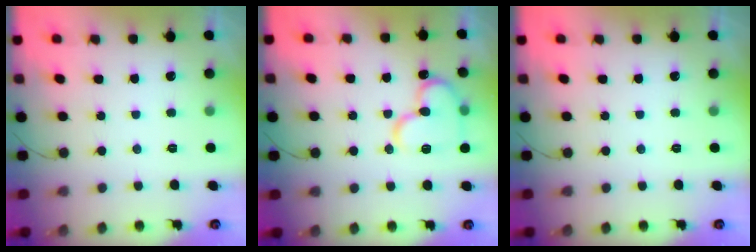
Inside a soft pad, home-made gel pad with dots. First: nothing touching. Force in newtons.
{"total": 14.3, "press": 14.2, "slide": 1.5}
{"total": 0.0}